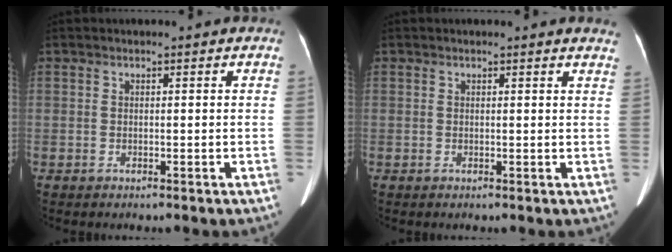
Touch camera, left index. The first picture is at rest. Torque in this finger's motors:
{"motor_torque": [0.17, -0.28, 0.04, 0.01]}